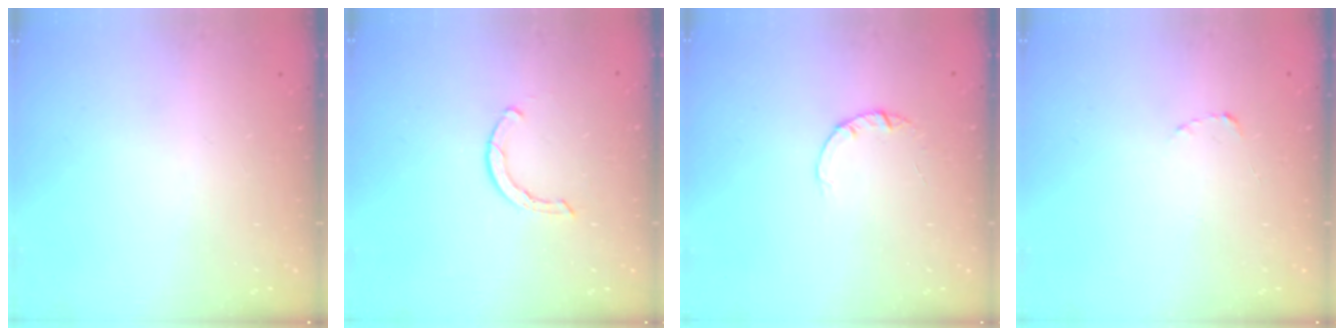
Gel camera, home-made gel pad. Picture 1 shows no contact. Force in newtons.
{"total": 1.7, "press": 1.6, "slide": 0.3}
{"total": 1.4, "press": 1.4, "slide": 0.2}
{"total": 1.8, "press": 1.7, "slide": 0.3}